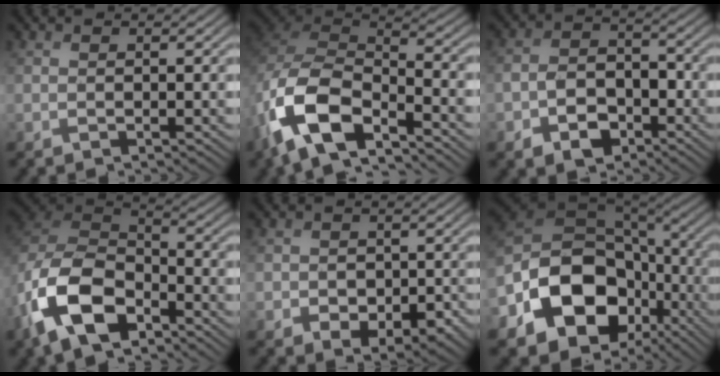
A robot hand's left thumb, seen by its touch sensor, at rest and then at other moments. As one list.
[{"total": 12.6, "force": [-6.5, 6.3, 8.7], "torque": [-0.191, -0.024, -0.135]}, {"total": 6.4, "force": [-3.6, 4.3, 3.2], "torque": [-0.066, -0.006, -0.071]}, {"total": 14.7, "force": [-7.3, 8.5, 9.4], "torque": [-0.224, -0.039, -0.146]}, {"total": 6.3, "force": [-1.9, 4.7, 3.7], "torque": [-0.065, -0.031, -0.020]}, {"total": 17.7, "force": [-5.6, 12.7, 11.0], "torque": [-0.248, -0.032, -0.093]}]